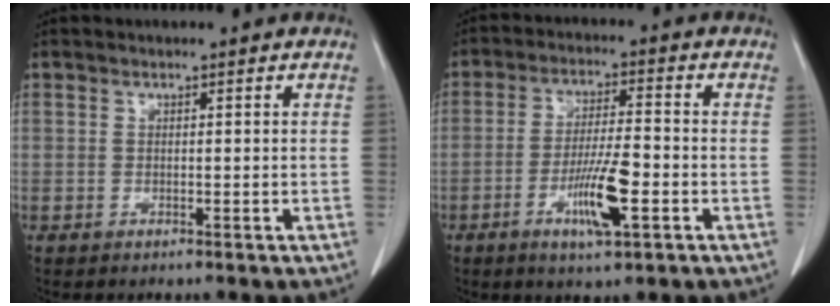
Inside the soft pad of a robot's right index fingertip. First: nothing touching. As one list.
[{"total": 8.4, "force": [-3.1, 1.1, 7.7], "torque": [-0.144, -0.005, -0.052]}]